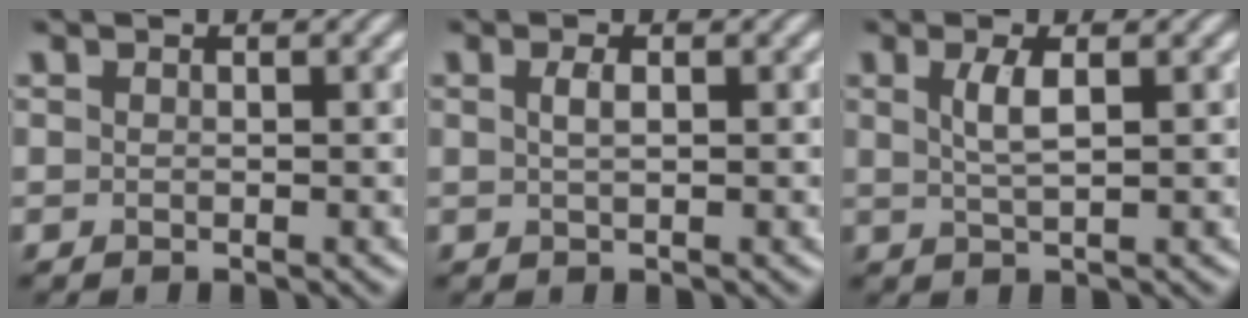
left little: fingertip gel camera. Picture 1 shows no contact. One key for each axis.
{"total": 1.1, "fx": 0.3, "fy": 0.3, "fz": 1.0, "tx": -0.022, "ty": 0.003, "tz": 0.006}
{"total": 2.3, "fx": 0.7, "fy": 0.6, "fz": 2.1, "tx": -0.042, "ty": 0.000, "tz": 0.015}